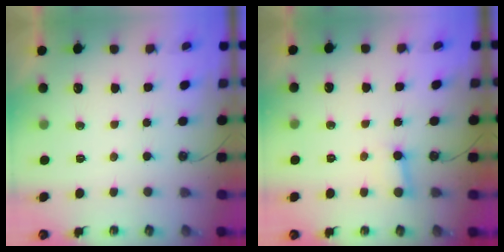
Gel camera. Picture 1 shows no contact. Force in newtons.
{"total": 3.7, "press": 3.7, "slide": 0.2}